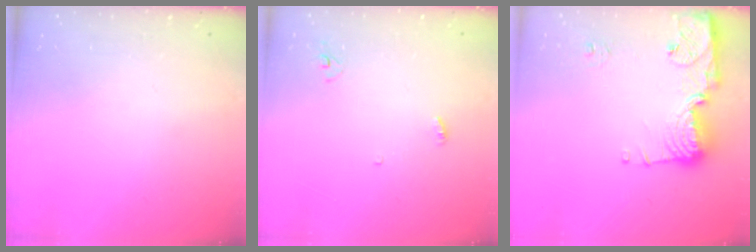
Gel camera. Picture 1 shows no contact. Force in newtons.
{"total": 3.3, "press": 3.2, "slide": 0.3}
{"total": 14.7, "press": 14.6, "slide": 1.6}